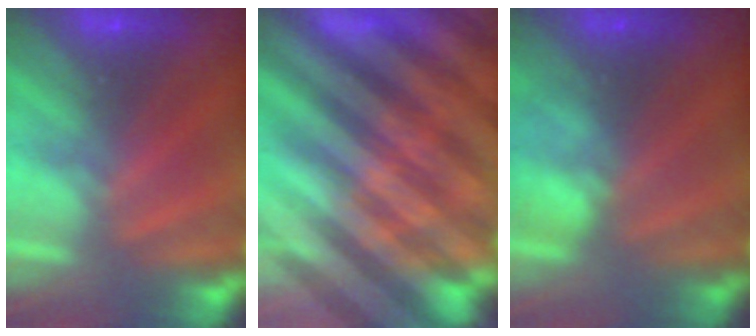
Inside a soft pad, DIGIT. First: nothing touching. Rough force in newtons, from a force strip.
{"total": 6.8}
{"total": 2.4}